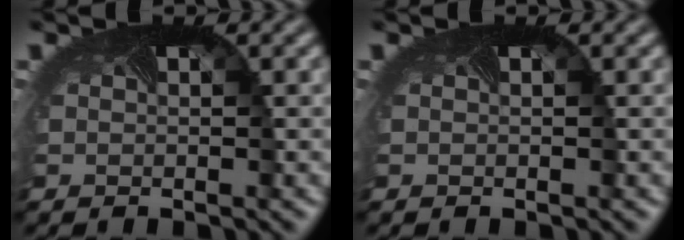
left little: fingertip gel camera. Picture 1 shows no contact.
{"total": 0.0}